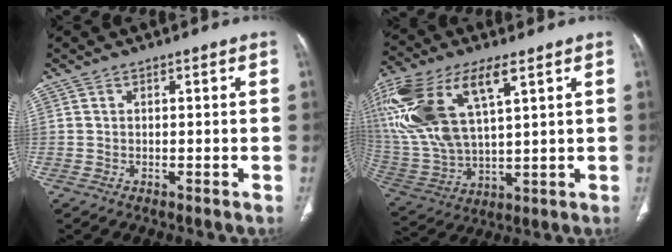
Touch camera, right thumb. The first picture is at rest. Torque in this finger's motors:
{"motor_torque": [0.99, 2.29, 2.49, 0.28, 0.31]}